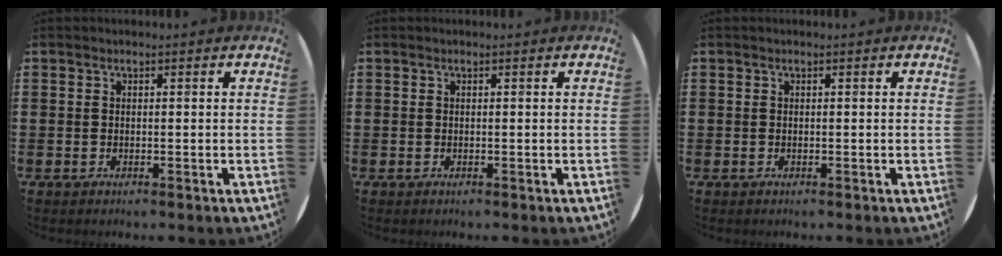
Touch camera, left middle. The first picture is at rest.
{"total": 0.0}
{"total": 0.0}